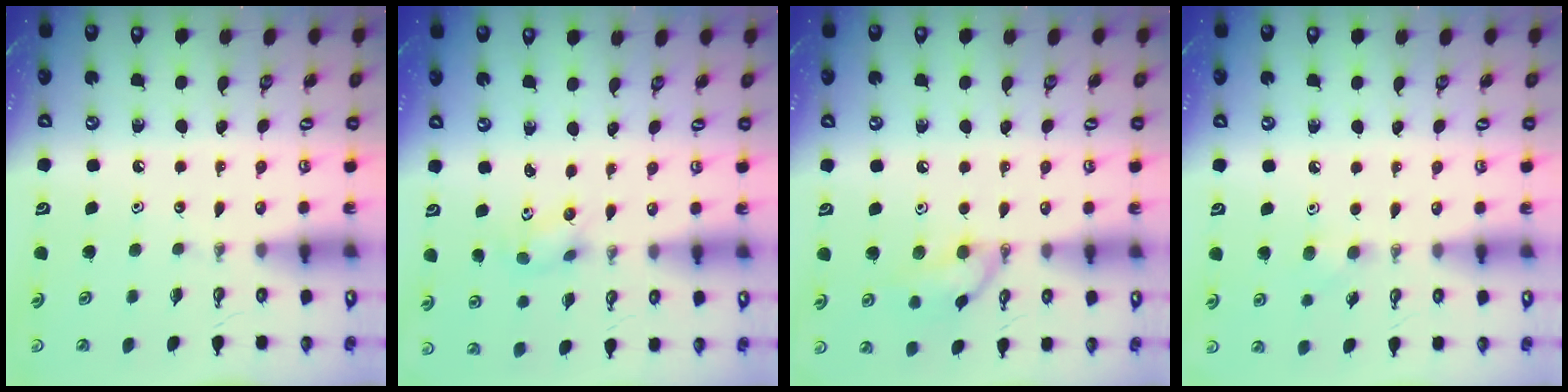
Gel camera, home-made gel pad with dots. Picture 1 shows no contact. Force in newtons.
{"total": 3.4, "press": 3.1, "slide": 1.4}
{"total": 10.9, "press": 10.8, "slide": 1.6}
{"total": 4.6, "press": 4.6, "slide": 0.6}